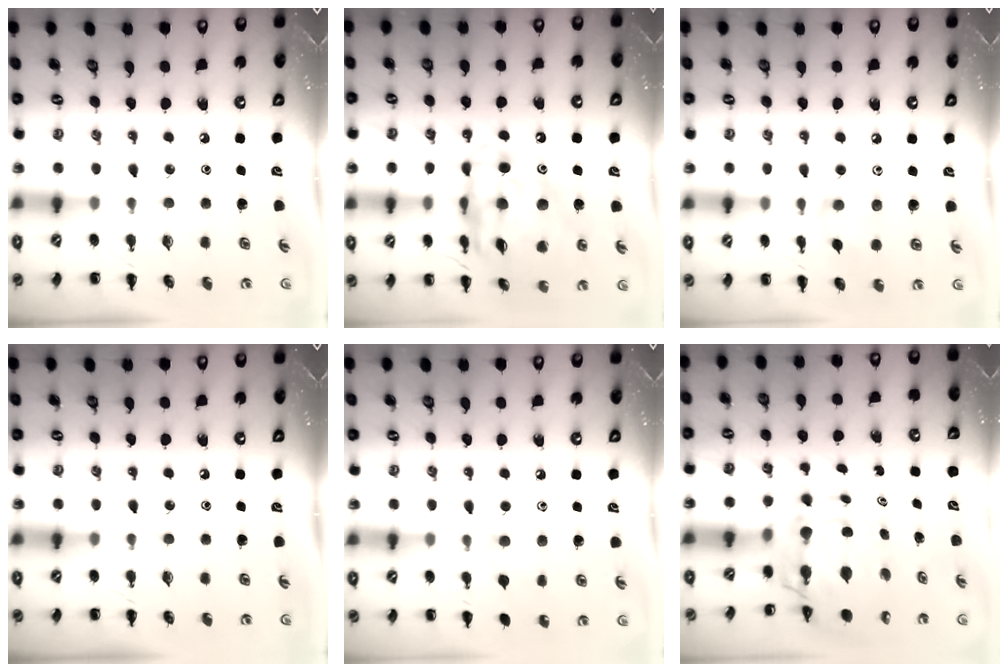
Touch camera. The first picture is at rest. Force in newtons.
{"total": 16.7, "press": 16.1, "slide": 4.4}
{"total": 4.8, "press": 4.8, "slide": 0.8}
{"total": 0.0}
{"total": 5.1, "press": 4.7, "slide": 2.0}
{"total": 6.8, "press": 6.3, "slide": 2.5}